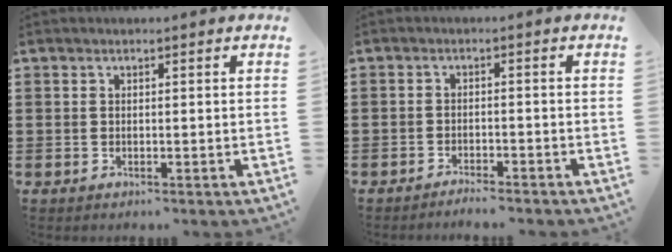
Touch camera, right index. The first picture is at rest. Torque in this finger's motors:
{"motor_torque": [0.35, -0.45, -0.14, -0.08]}